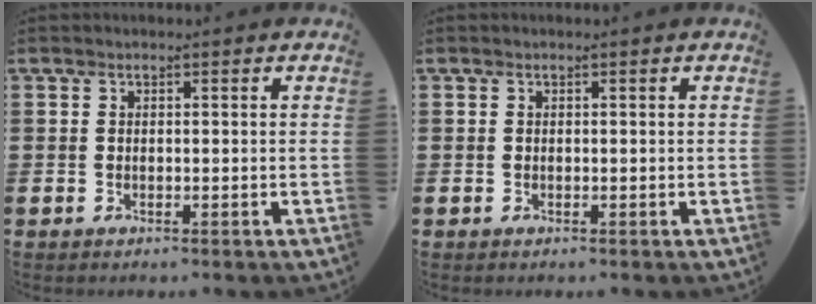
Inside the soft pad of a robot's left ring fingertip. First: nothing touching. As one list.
[{"total": 0.0}]